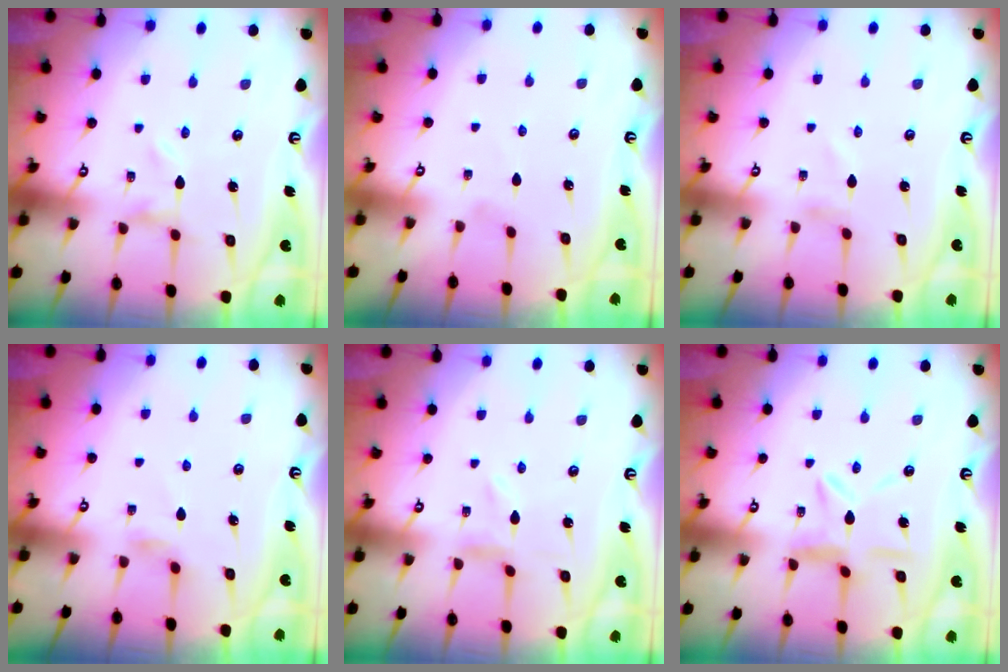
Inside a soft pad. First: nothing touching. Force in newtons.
{"total": 0.8, "press": 0.8, "slide": 0.1}
{"total": 1.1, "press": 1.1, "slide": 0.1}
{"total": 1.7, "press": 1.7, "slide": 0.3}
{"total": 0.6, "press": 0.6, "slide": 0.2}
{"total": 8.7, "press": 8.7, "slide": 0.6}